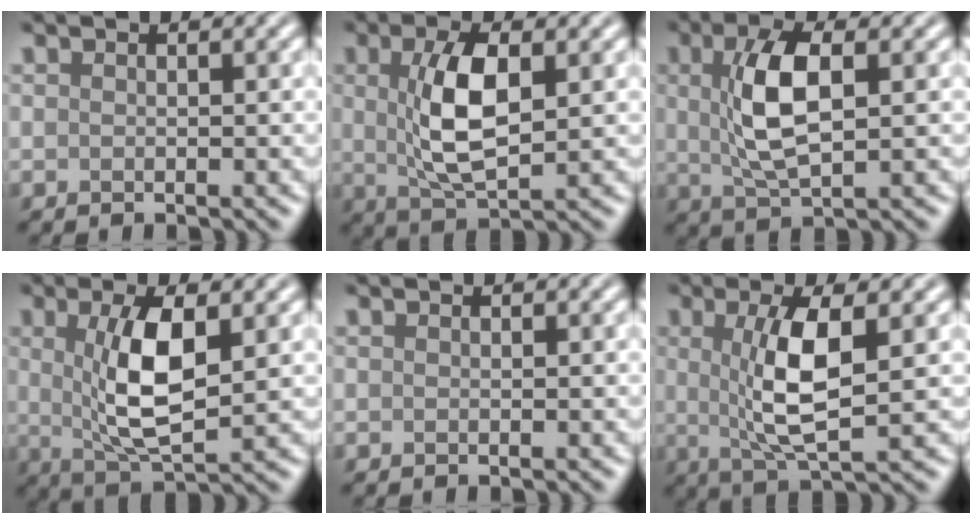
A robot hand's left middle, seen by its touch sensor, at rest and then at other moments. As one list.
[{"total": 6.2, "force": [1.0, 2.6, 5.6], "torque": [-0.116, 0.002, 0.022]}, {"total": 6.0, "force": [1.0, 2.4, 5.4], "torque": [-0.115, 0.007, 0.020]}, {"total": 6.6, "force": [1.0, 2.3, 6.1], "torque": [-0.122, -0.005, 0.022]}, {"total": 0.0}, {"total": 6.0, "force": [0.8, 1.6, 5.7], "torque": [-0.113, -0.002, 0.018]}]